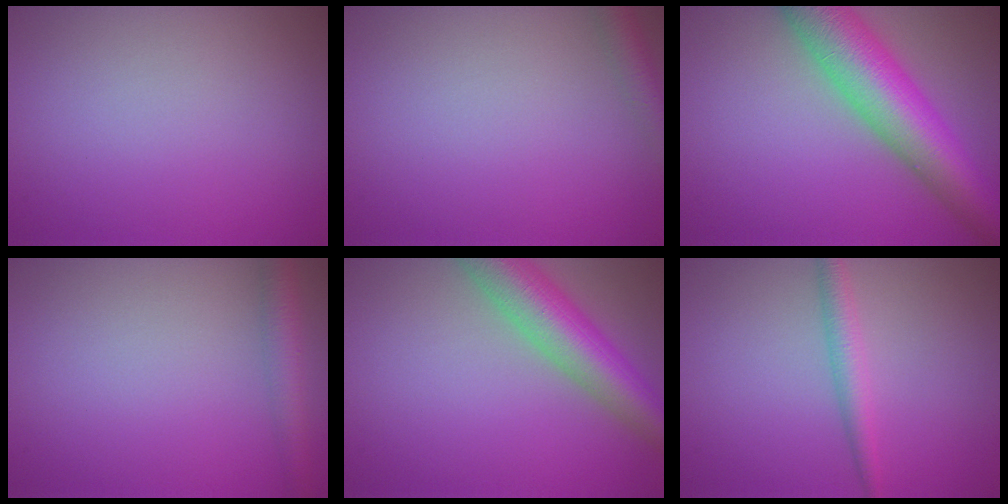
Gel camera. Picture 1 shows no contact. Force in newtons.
{"total": 2.4, "press": 2.4, "slide": 0.1}
{"total": 9.3, "press": 9.3, "slide": 0.4}
{"total": 2.9, "press": 2.9, "slide": 0.1}
{"total": 7.4, "press": 7.4, "slide": 0.3}
{"total": 2.2, "press": 2.2, "slide": 0.1}